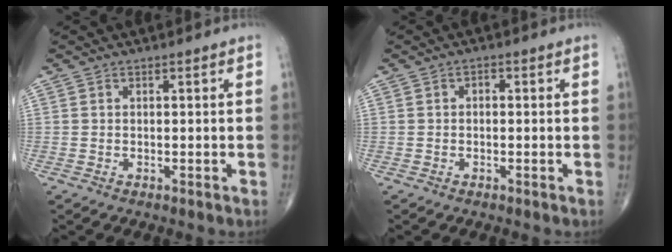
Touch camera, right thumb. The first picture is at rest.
{"total": 1.1, "force": [0.0, 0.8, 0.7], "torque": [-0.005, 0.004, -0.004]}